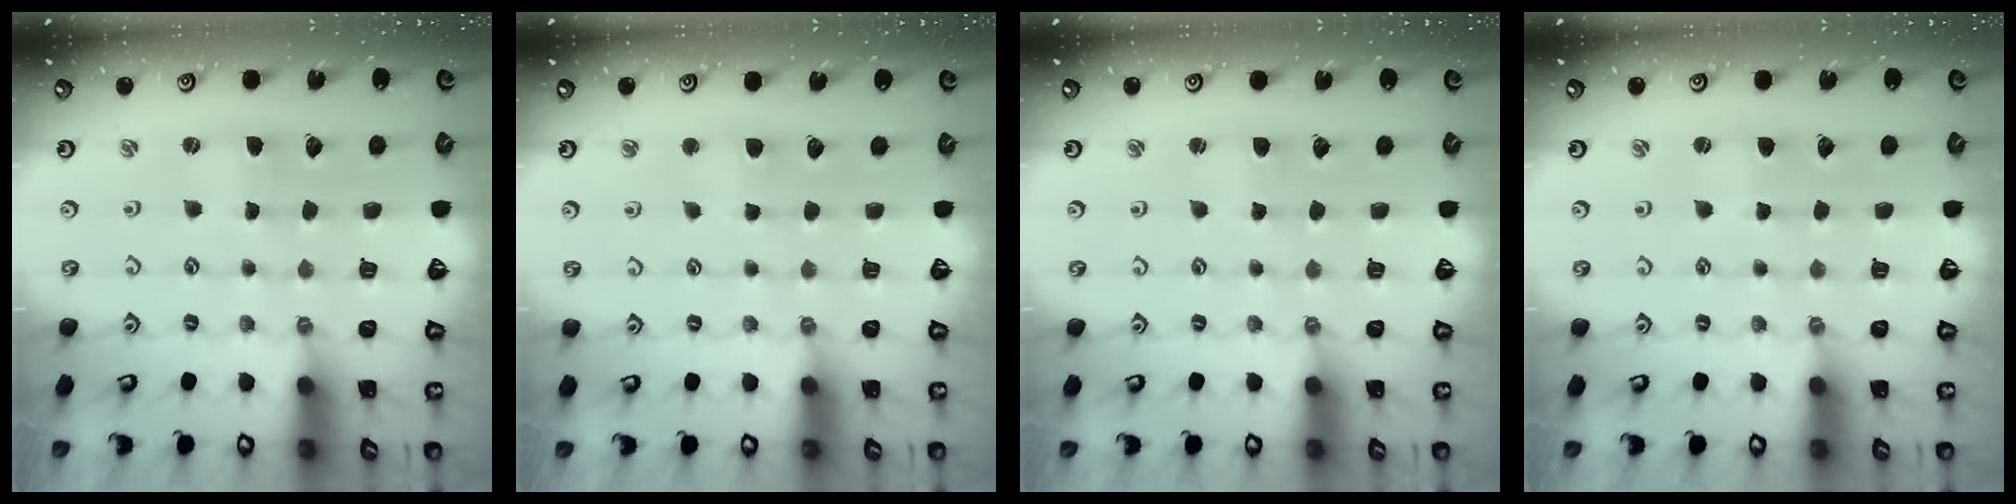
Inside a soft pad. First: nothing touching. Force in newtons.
{"total": 2.9, "press": 2.8, "slide": 0.4}
{"total": 2.1, "press": 2.1, "slide": 0.3}
{"total": 2.0, "press": 2.0, "slide": 0.3}